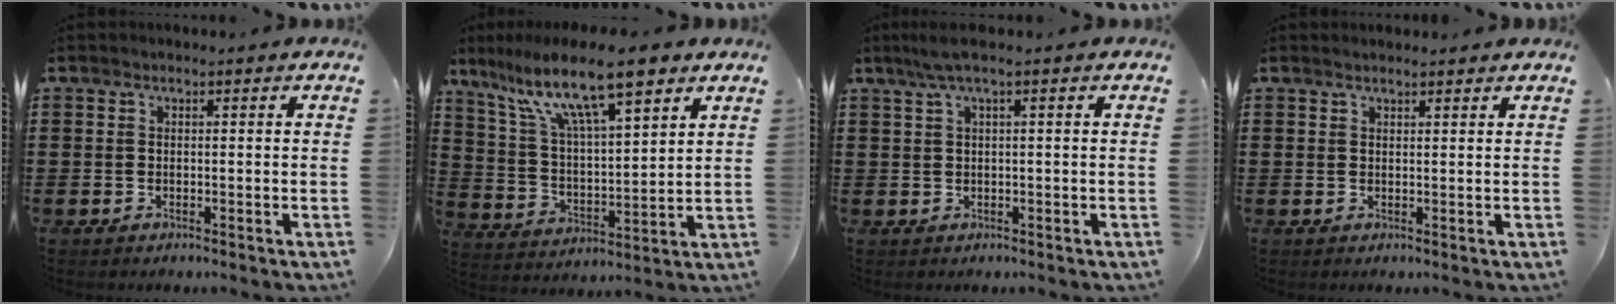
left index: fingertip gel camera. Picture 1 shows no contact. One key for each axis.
{"total": 12.4, "fx": 8.7, "fy": 2.6, "fz": 8.5, "tx": -0.189, "ty": -0.026, "tz": 0.149}
{"total": 2.3, "fx": 0.7, "fy": 0.0, "fz": 2.2, "tx": -0.041, "ty": 0.000, "tz": 0.012}
{"total": 1.1, "fx": 1.1, "fy": 0.0, "fz": 0.3, "tx": -0.008, "ty": 0.000, "tz": 0.021}